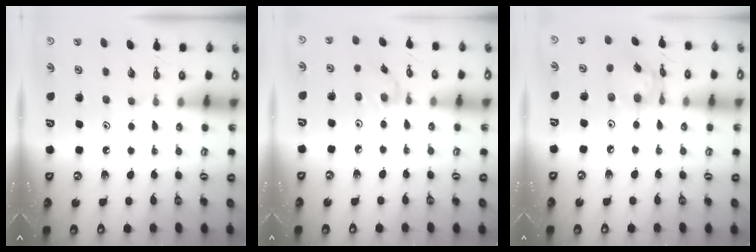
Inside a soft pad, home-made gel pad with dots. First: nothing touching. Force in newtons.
{"total": 2.0, "press": 2.0, "slide": 0.4}
{"total": 12.4, "press": 12.4, "slide": 1.0}